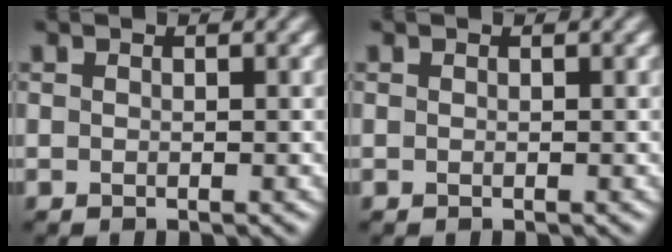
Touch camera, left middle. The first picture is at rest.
{"total": 0.0}